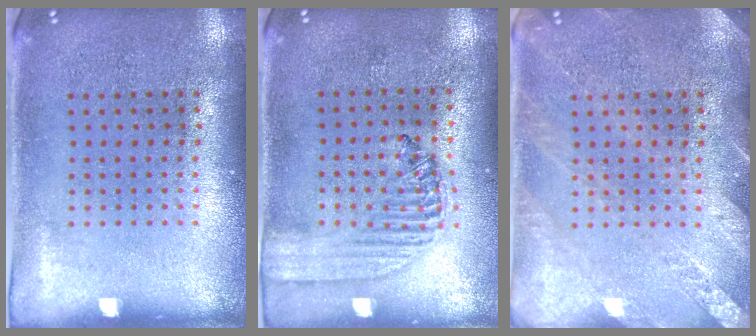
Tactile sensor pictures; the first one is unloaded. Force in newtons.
{"total": 1.4, "press": 1.3, "slide": 0.5}
{"total": 2.6, "press": 2.6, "slide": 0.2}